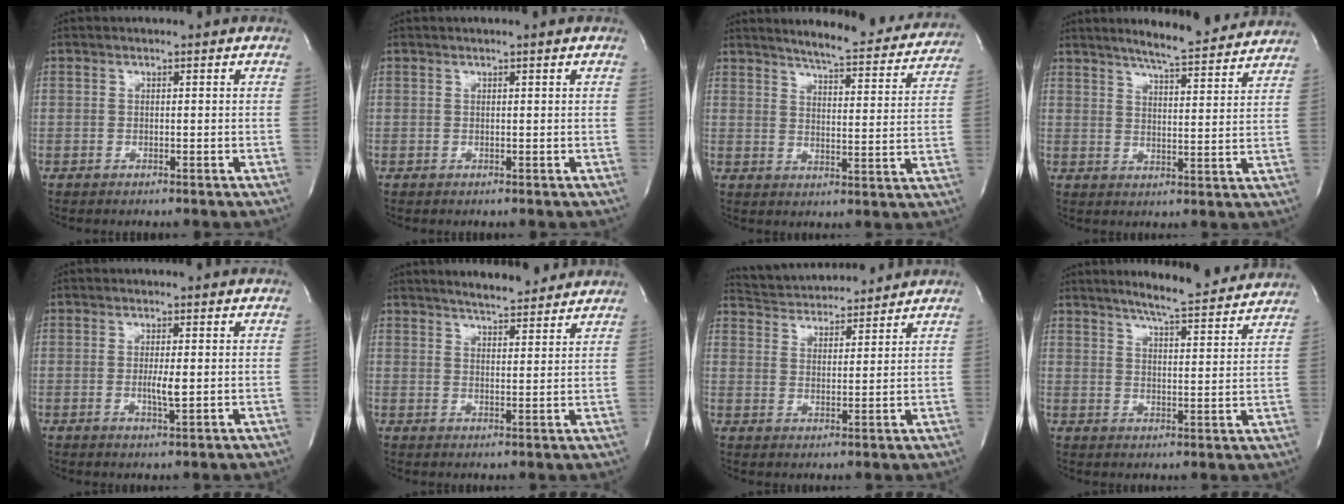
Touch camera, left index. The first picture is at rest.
{"total": 0.6, "force": [0.4, -0.2, 0.4], "torque": [-0.014, -0.003, 0.012]}
{"total": 17.1, "force": [16.0, 2.6, 5.6], "torque": [-0.066, -0.043, 0.188]}
{"total": 12.7, "force": [11.6, 0.8, 4.9], "torque": [-0.073, -0.007, 0.148]}
{"total": 2.8, "force": [-0.2, 0.3, 2.7], "torque": [-0.054, -0.006, -0.004]}
{"total": 8.4, "force": [7.7, 1.3, 3.2], "torque": [-0.051, 0.004, 0.105]}
{"total": 11.1, "force": [10.7, 1.7, 2.5], "torque": [-0.049, 0.018, 0.168]}
{"total": 13.3, "force": [12.2, 0.9, 5.2], "torque": [-0.076, -0.009, 0.154]}